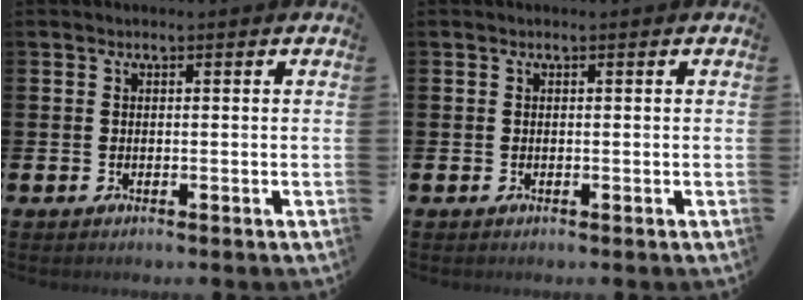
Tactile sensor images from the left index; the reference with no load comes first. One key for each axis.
{"total": 0.0}